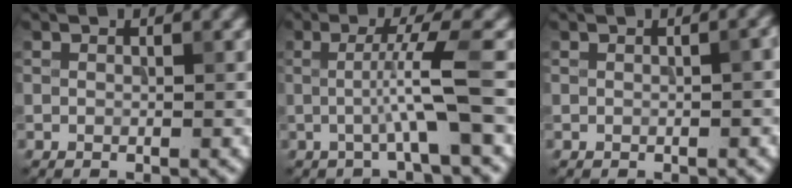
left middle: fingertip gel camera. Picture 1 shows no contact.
{"total": 4.5, "force": [-0.6, 0.2, 4.5], "torque": [-0.077, 0.005, -0.018]}
{"total": 1.4, "force": [-0.1, 0.4, 1.3], "torque": [-0.013, 0.005, 0.001]}